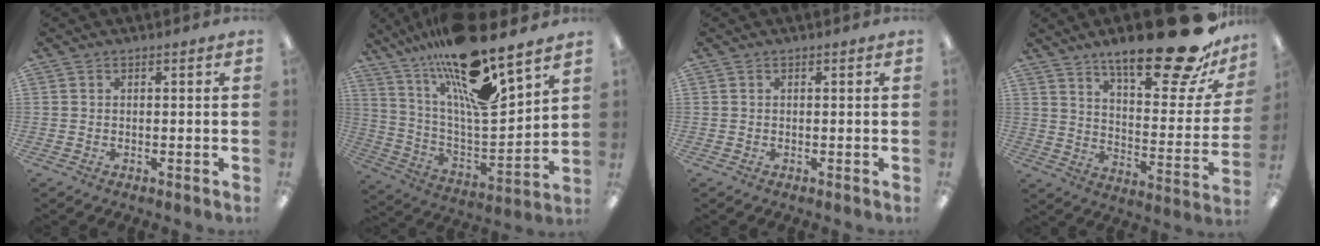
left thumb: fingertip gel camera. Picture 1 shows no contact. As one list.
[{"total": 20.7, "force": [15.7, 4.3, 12.9], "torque": [-0.234, -0.107, 0.264]}, {"total": 0.0}, {"total": 23.5, "force": [16.9, 6.8, 14.8], "torque": [-0.212, -0.117, 0.276]}]